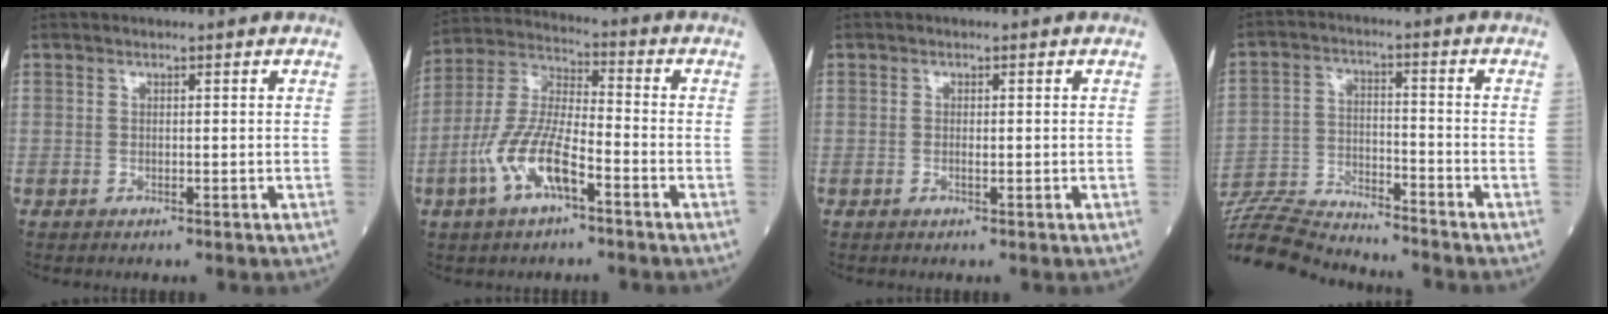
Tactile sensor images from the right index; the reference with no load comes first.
{"total": 11.3, "force": [-4.9, 3.3, 9.7], "torque": [-0.212, 0.005, -0.096]}
{"total": 0.8, "force": [-0.2, 0.2, 0.7], "torque": [-0.016, -0.001, -0.002]}
{"total": 14.4, "force": [-14.1, 0.3, 3.1], "torque": [-0.059, 0.005, -0.248]}